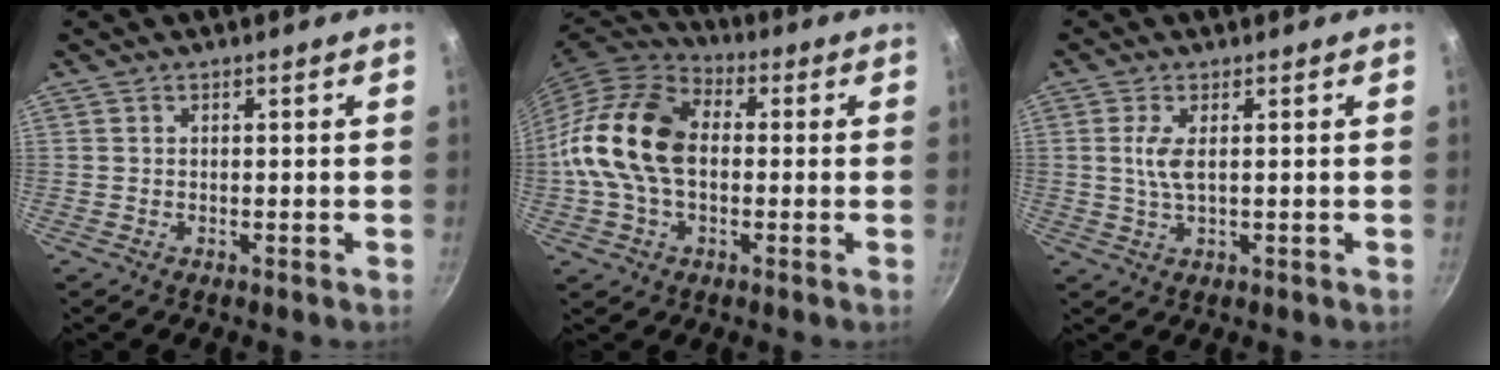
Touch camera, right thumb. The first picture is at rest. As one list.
[{"total": 17.5, "force": [-0.1, 11.8, 12.9], "torque": [-0.230, 0.032, -0.020]}, {"total": 3.8, "force": [0.6, 1.2, 3.5], "torque": [-0.081, -0.001, 0.013]}]